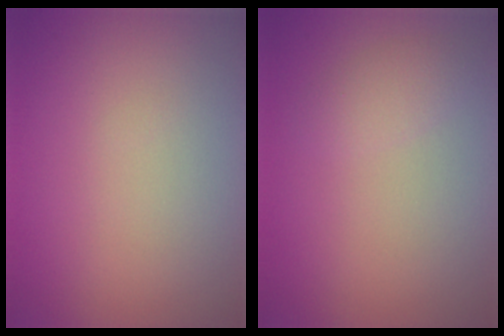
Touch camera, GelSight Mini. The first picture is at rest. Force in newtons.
{"total": 1.5, "press": 1.5, "slide": 0.1}